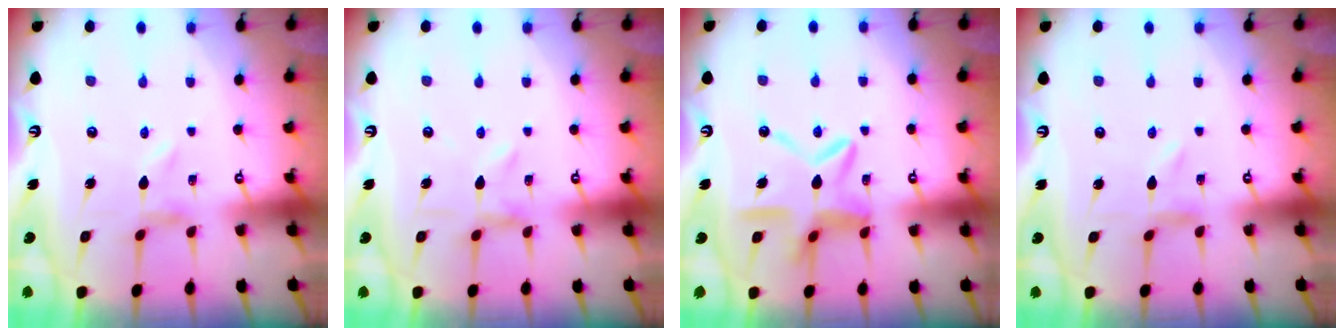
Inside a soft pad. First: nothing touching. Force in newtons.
{"total": 3.4, "press": 3.4, "slide": 0.4}
{"total": 14.2, "press": 14.1, "slide": 1.2}
{"total": 0.0}